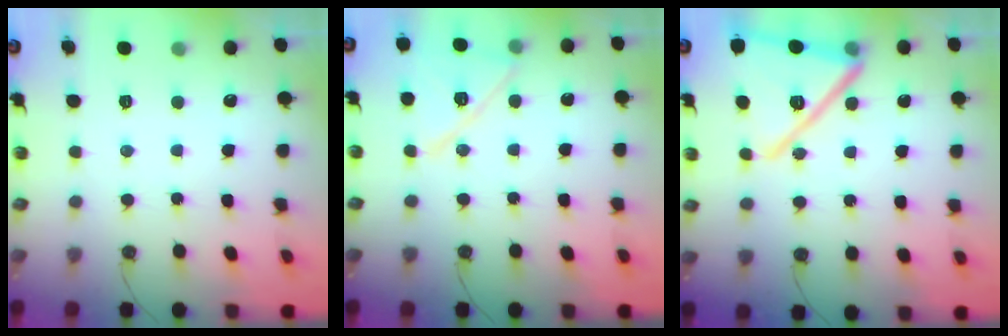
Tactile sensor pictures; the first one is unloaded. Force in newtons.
{"total": 13.3, "press": 13.3, "slide": 0.2}
{"total": 20.2, "press": 19.8, "slide": 3.9}